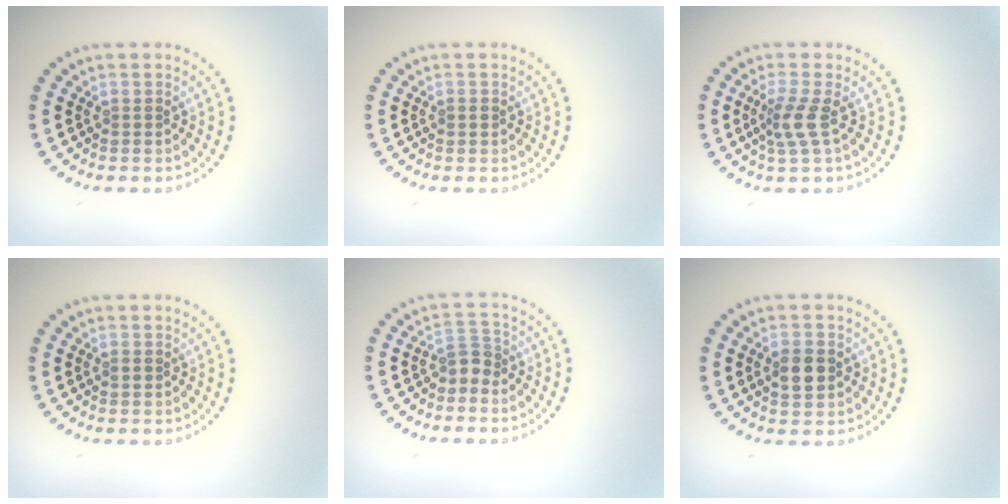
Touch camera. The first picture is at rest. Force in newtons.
{"total": 0.8, "press": 0.8, "slide": 0.1}
{"total": 2.5, "press": 1.9, "slide": 1.7}
{"total": 0.7, "press": 0.7, "slide": 0.0}
{"total": 2.1, "press": 1.6, "slide": 1.3}
{"total": 3.2, "press": 3.2, "slide": 0.1}